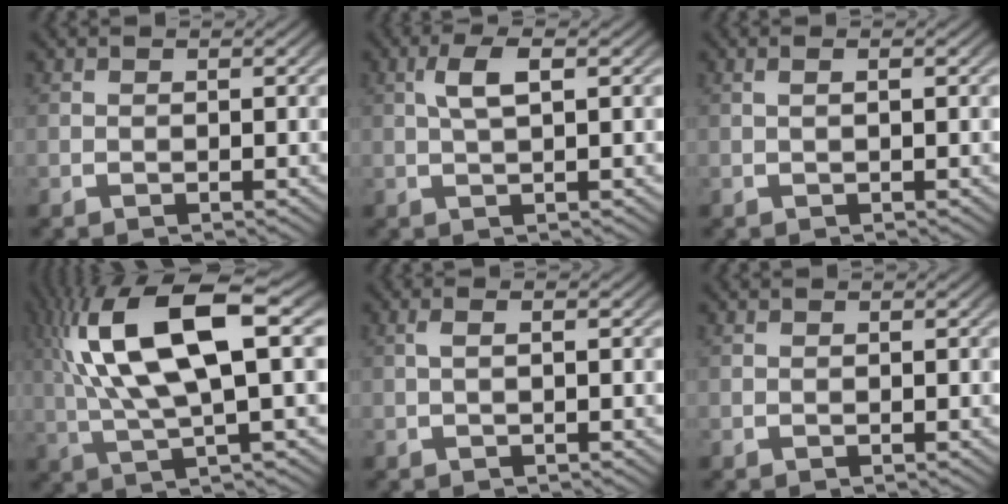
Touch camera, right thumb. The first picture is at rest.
{"total": 3.2, "force": [1.1, 0.9, 2.8], "torque": [-0.058, 0.009, 0.021]}
{"total": 0.9, "force": [0.2, -0.1, 0.8], "torque": [-0.022, 0.002, 0.007]}
{"total": 12.2, "force": [2.3, 5.5, 10.6], "torque": [-0.203, 0.004, 0.038]}
{"total": 1.2, "force": [0.2, 0.0, 1.2], "torque": [-0.029, 0.005, 0.005]}
{"total": 0.0}